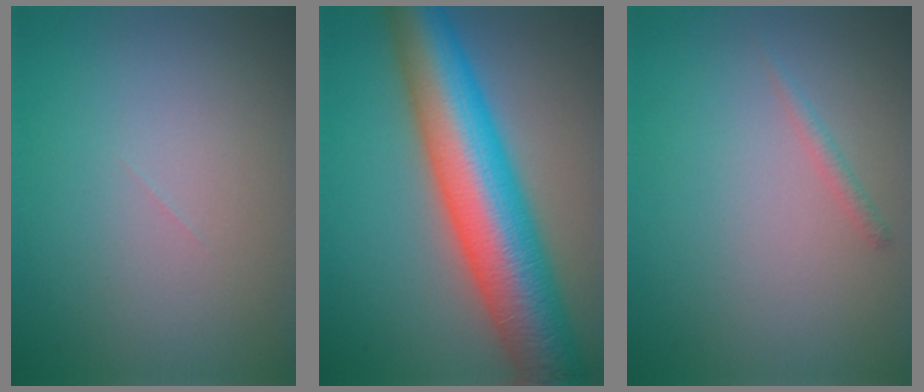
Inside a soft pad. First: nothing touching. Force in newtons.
{"total": 12.6, "press": 12.6, "slide": 0.2}
{"total": 0.8, "press": 0.8, "slide": 0.0}